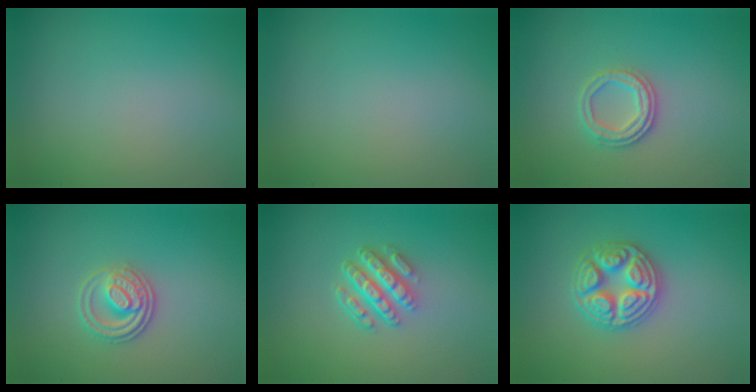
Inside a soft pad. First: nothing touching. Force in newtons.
{"total": 0.0}
{"total": 2.5, "press": 2.4, "slide": 0.6}
{"total": 2.8, "press": 2.6, "slide": 1.0}
{"total": 4.6, "press": 3.3, "slide": 3.1}
{"total": 4.6, "press": 4.5, "slide": 0.6}